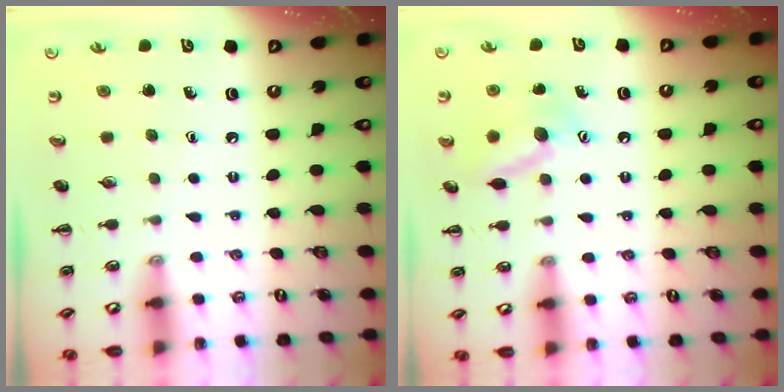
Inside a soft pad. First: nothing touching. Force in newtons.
{"total": 11.9, "press": 11.9, "slide": 0.7}